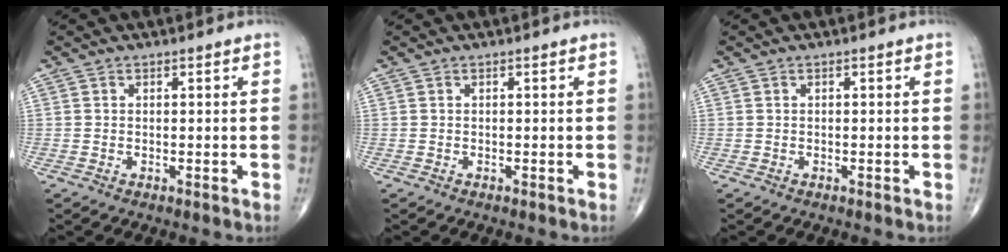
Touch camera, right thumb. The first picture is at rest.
{"total": 0.0}
{"total": 0.0}